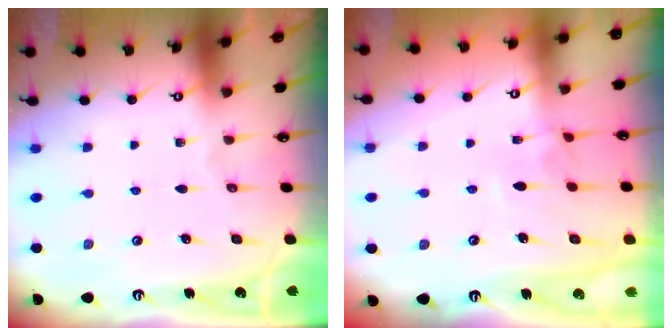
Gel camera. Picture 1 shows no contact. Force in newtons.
{"total": 2.5, "press": 2.5, "slide": 0.5}